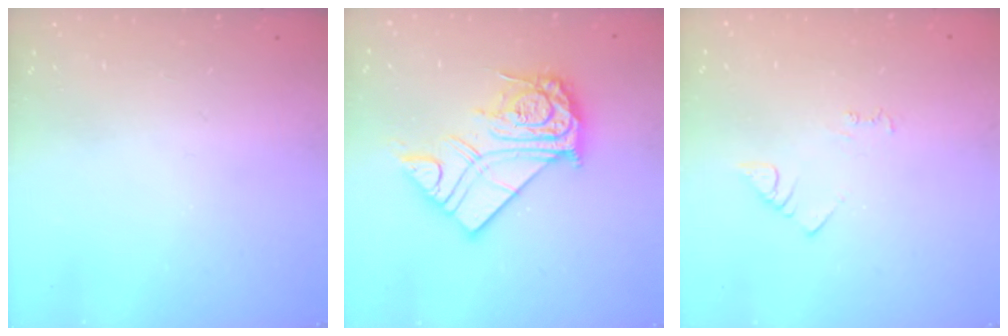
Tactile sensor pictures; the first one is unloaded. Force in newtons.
{"total": 17.4, "press": 17.3, "slide": 1.7}
{"total": 4.2, "press": 4.1, "slide": 0.6}